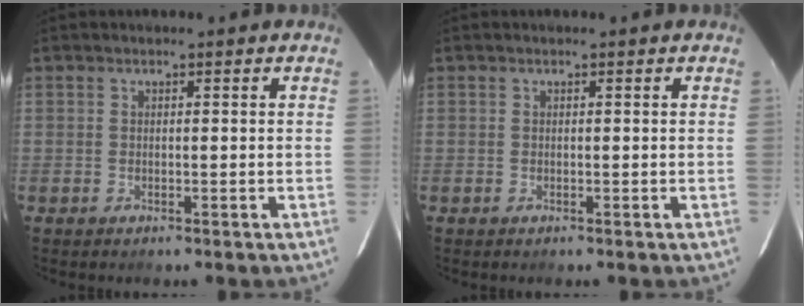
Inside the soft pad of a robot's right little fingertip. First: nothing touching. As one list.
[{"total": 0.0}]